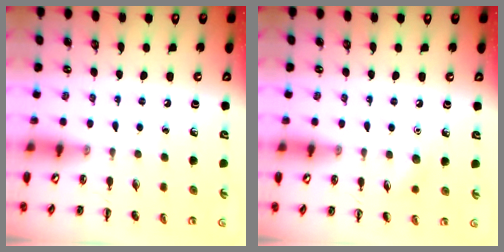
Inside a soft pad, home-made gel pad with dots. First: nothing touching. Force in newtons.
{"total": 5.1, "press": 4.9, "slide": 1.4}